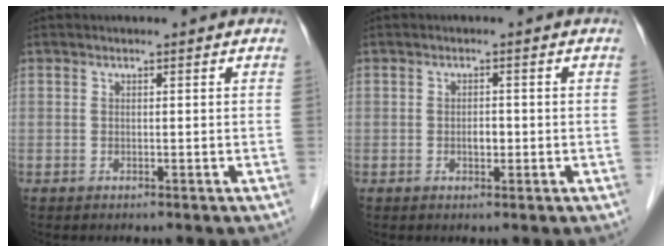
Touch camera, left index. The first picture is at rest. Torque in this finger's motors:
{"motor_torque": [0.04, 0.03, 0.04, 0.01]}